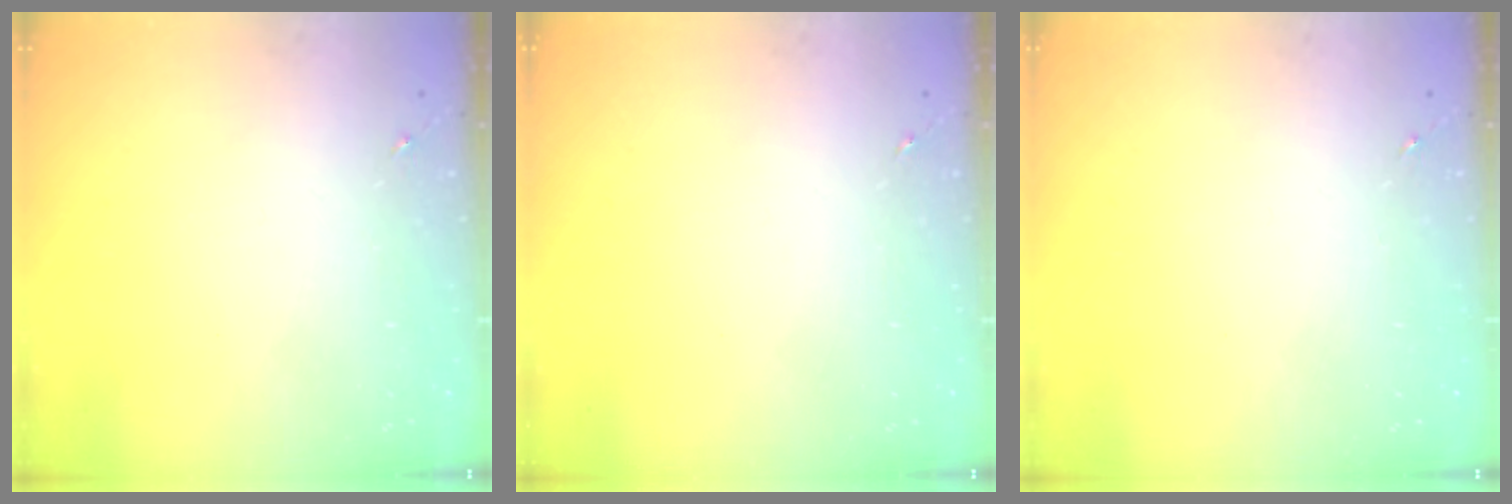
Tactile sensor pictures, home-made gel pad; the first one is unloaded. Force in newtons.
{"total": 0.0}
{"total": 0.0}